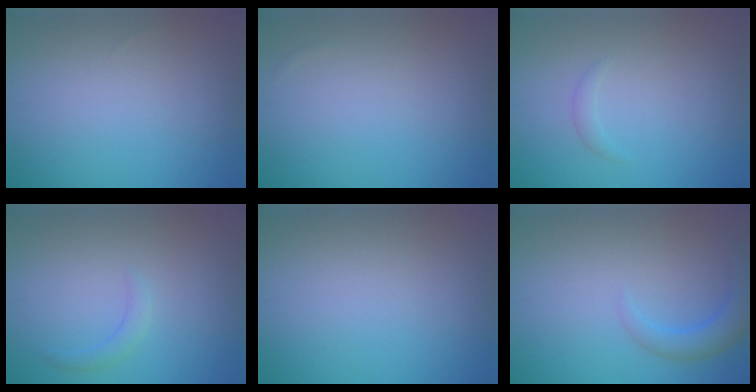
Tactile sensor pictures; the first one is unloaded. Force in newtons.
{"total": 0.0}
{"total": 0.7, "press": 0.7, "slide": 0.1}
{"total": 1.1, "press": 1.1, "slide": 0.1}
{"total": 0.0}
{"total": 2.9, "press": 2.9, "slide": 0.2}